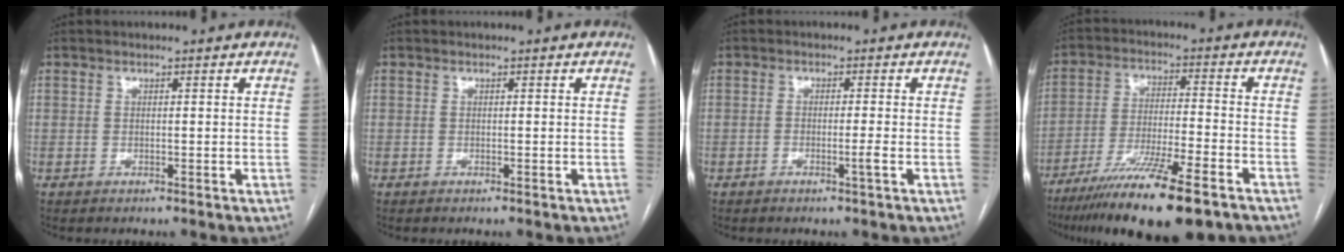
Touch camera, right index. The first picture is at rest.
{"total": 0.0}
{"total": 1.7, "force": [-0.7, -0.3, 1.5], "torque": [-0.024, 0.000, -0.012]}
{"total": 18.2, "force": [-12.9, 1.8, 12.7], "torque": [-0.200, -0.040, -0.214]}